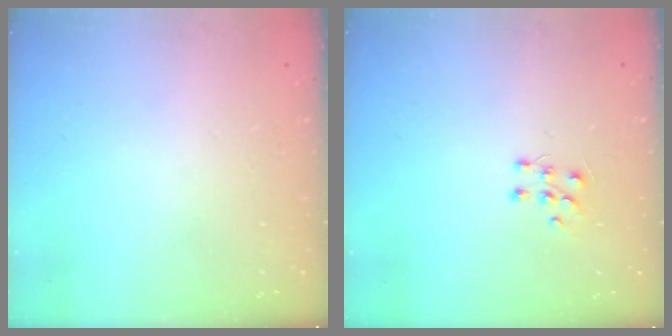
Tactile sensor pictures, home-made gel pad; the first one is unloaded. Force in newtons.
{"total": 5.6, "press": 5.5, "slide": 1.0}